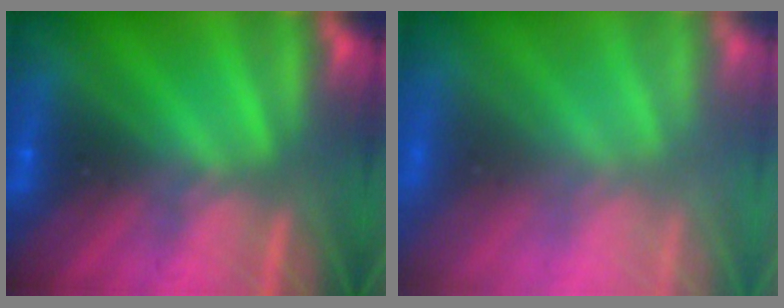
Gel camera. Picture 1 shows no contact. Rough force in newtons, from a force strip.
{"total": 9.3}